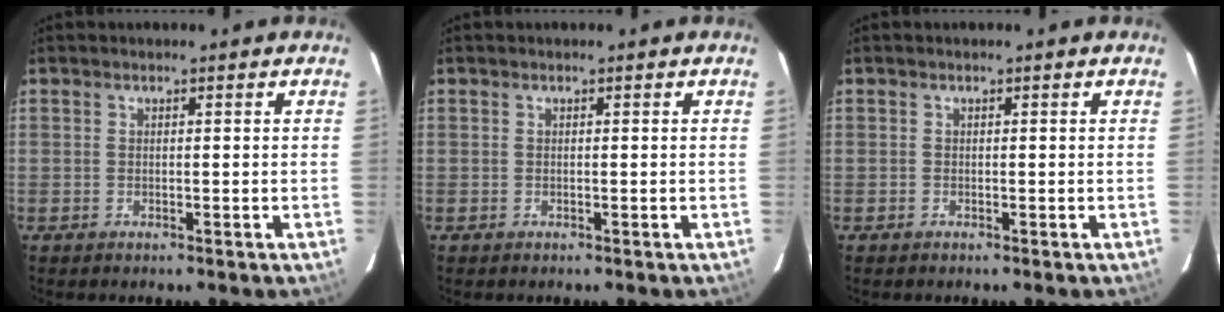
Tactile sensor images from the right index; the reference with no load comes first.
{"total": 0.0}
{"total": 0.0}